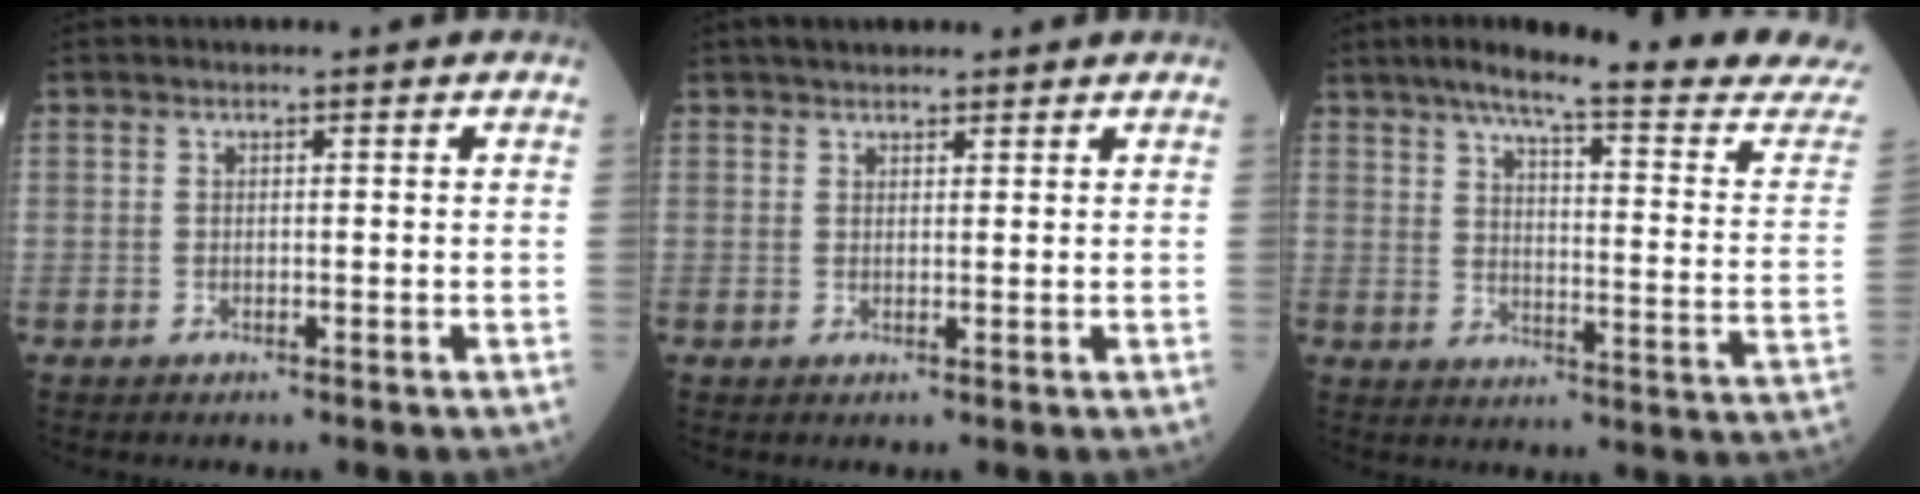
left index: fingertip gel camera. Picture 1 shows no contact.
{"total": 3.2, "force": [2.8, 1.2, 1.0], "torque": [-0.007, 0.022, 0.042]}
{"total": 21.8, "force": [19.3, -0.7, 10.1], "torque": [-0.142, -0.068, 0.242]}